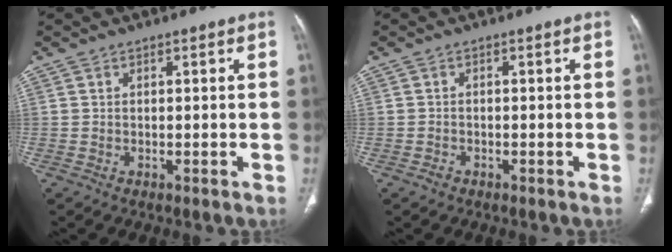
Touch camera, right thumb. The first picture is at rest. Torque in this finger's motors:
{"motor_torque": [0.06, -0.05, -0.26, 0.04, 0.02]}